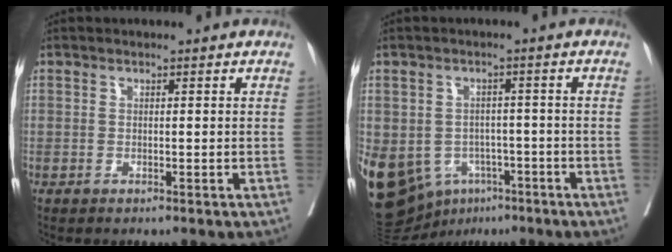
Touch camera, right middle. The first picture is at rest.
{"total": 24.2, "force": [-10.5, 18.5, 11.6], "torque": [-0.356, -0.014, -0.146]}